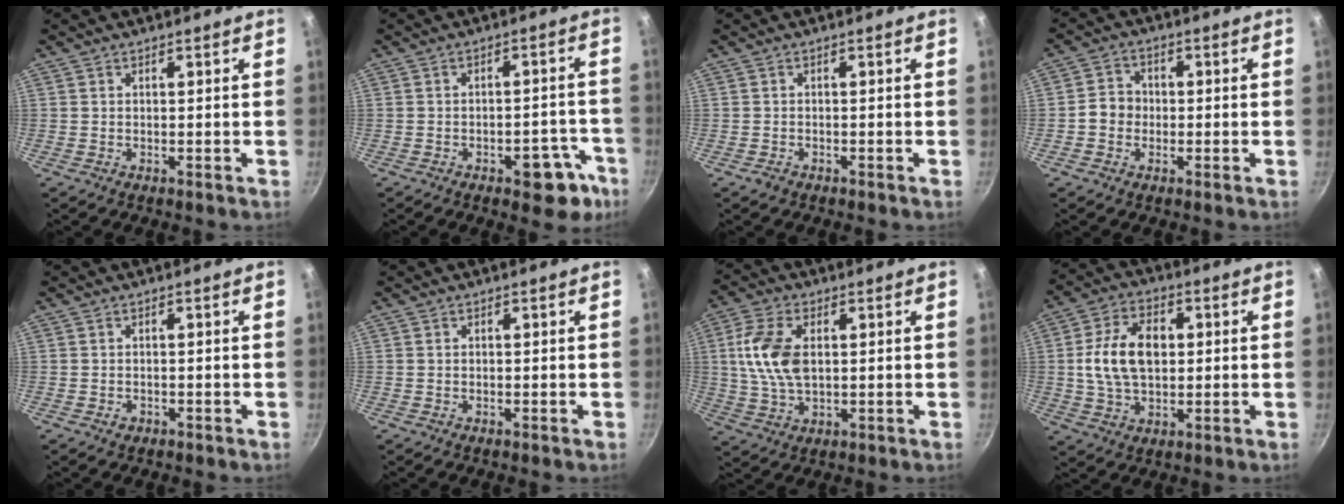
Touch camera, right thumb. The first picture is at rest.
{"total": 9.4, "force": [-5.0, 4.7, 6.4], "torque": [-0.027, 0.039, -0.055]}
{"total": 1.2, "force": [-0.9, 0.7, 0.4], "torque": [-0.013, 0.008, -0.014]}
{"total": 4.7, "force": [-0.8, 4.2, 2.0], "torque": [-0.010, 0.017, -0.024]}
{"total": 1.1, "force": [-0.6, 0.8, 0.4], "torque": [-0.007, 0.001, -0.006]}
{"total": 0.0}
{"total": 11.0, "force": [1.7, 6.3, 8.8], "torque": [-0.170, 0.003, 0.030]}
{"total": 12.9, "force": [1.2, 8.5, 9.7], "torque": [-0.154, 0.012, 0.015]}